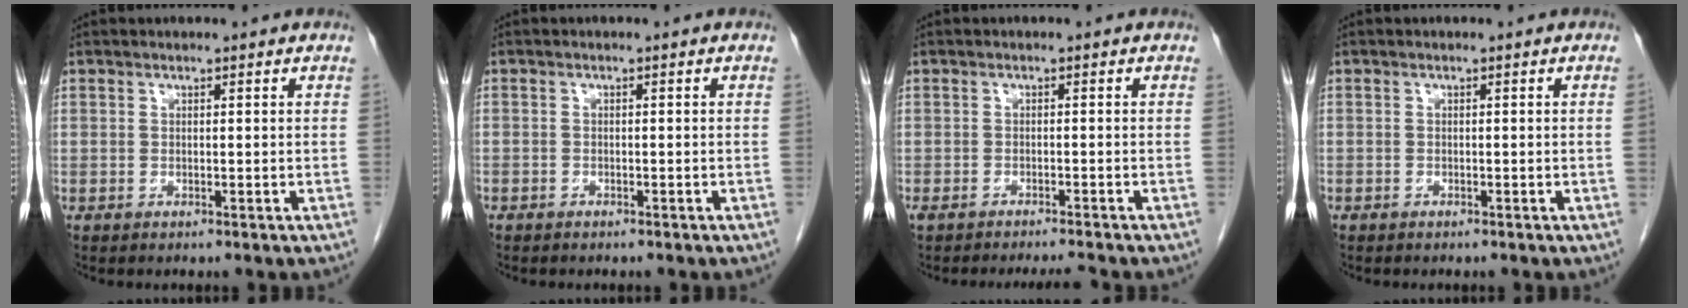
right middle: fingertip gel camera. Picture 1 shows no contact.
{"total": 0.7, "force": [-0.6, 0.4, 0.1], "torque": [-0.007, 0.003, -0.011]}
{"total": 4.3, "force": [-4.0, -0.2, 1.5], "torque": [-0.023, -0.004, -0.061]}
{"total": 0.0}